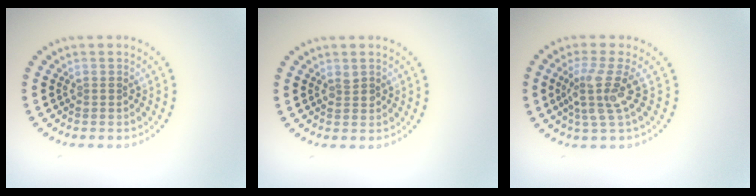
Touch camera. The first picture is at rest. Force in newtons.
{"total": 0.8, "press": 0.7, "slide": 0.1}
{"total": 3.5, "press": 2.5, "slide": 2.5}